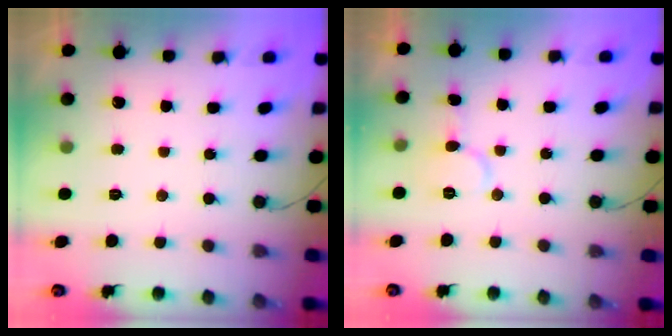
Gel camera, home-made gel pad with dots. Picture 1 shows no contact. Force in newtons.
{"total": 6.9, "press": 6.9, "slide": 0.3}